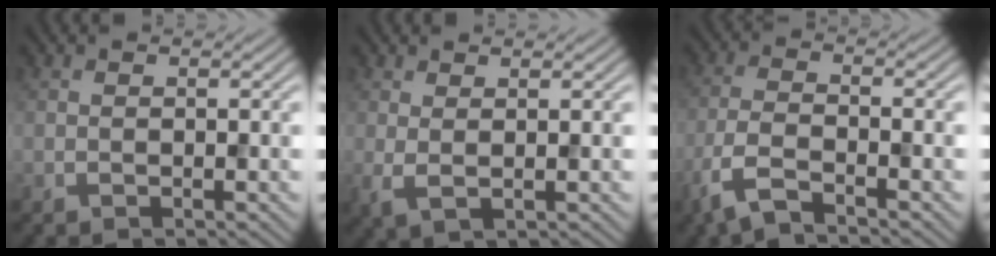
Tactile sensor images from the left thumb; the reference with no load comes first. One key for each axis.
{"total": 2.2, "fx": 0.9, "fy": 0.6, "fz": 1.9, "tx": -0.045, "ty": -0.003, "tz": 0.018}
{"total": 5.6, "fx": -3.9, "fy": 1.5, "fz": 3.7, "tx": -0.089, "ty": -0.010, "tz": -0.092}